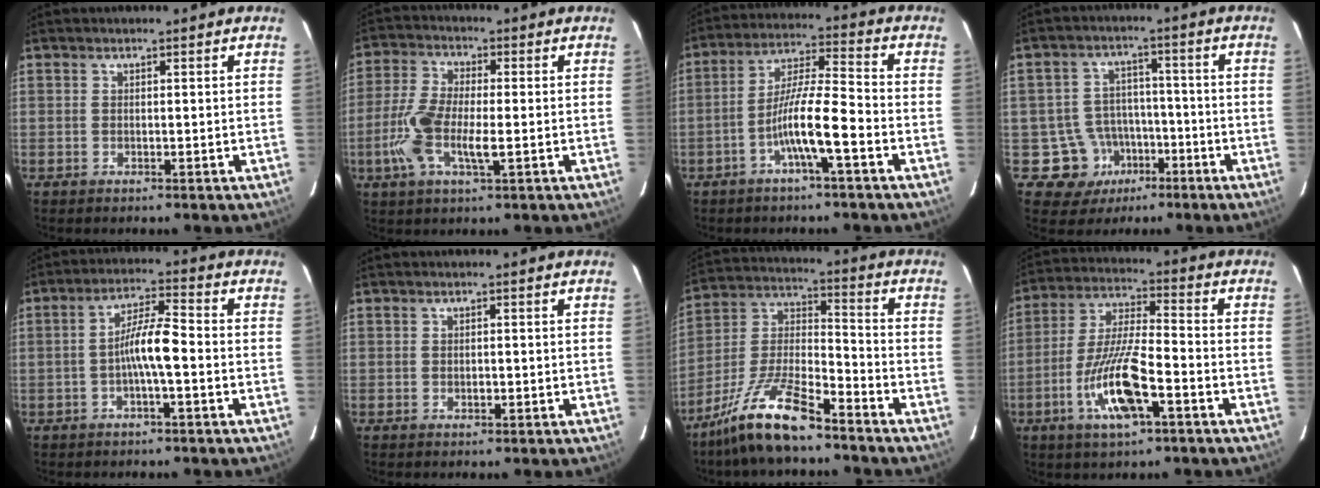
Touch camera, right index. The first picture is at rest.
{"total": 9.4, "force": [-2.1, 2.7, 8.8], "torque": [-0.193, 0.001, -0.040]}
{"total": 9.4, "force": [-3.9, 0.3, 8.6], "torque": [-0.163, 0.013, -0.073]}
{"total": 8.6, "force": [-3.2, 8.0, 0.5], "torque": [-0.002, 0.020, -0.039]}
{"total": 6.4, "force": [-1.3, 0.6, 6.2], "torque": [-0.116, 0.017, -0.026]}
{"total": 0.9, "force": [-0.2, 0.5, 0.6], "torque": [-0.013, 0.000, -0.002]}
{"total": 13.6, "force": [-10.3, 2.3, 8.7], "torque": [-0.183, -0.003, -0.192]}
{"total": 12.4, "force": [-5.1, 2.3, 11.1], "torque": [-0.225, -0.007, -0.091]}